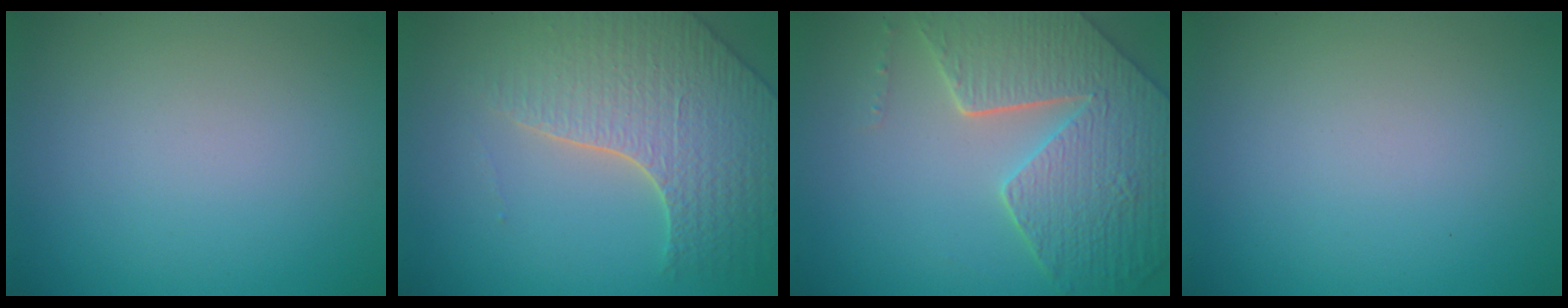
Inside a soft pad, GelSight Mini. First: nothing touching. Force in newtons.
{"total": 5.5, "press": 4.8, "slide": 2.6}
{"total": 8.6, "press": 6.2, "slide": 5.9}
{"total": 0.0}